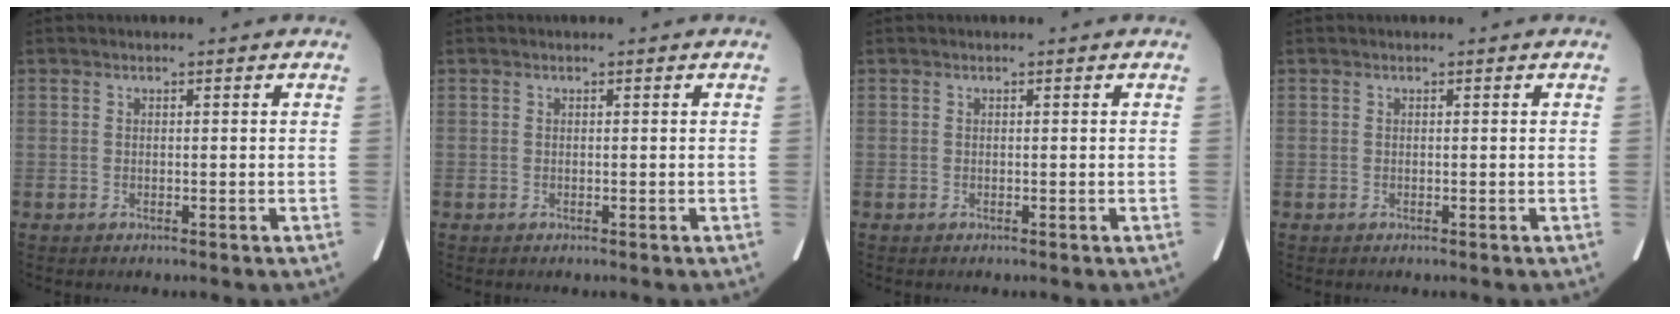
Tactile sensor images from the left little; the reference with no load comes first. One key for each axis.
{"total": 0.0}
{"total": 0.0}
{"total": 0.0}